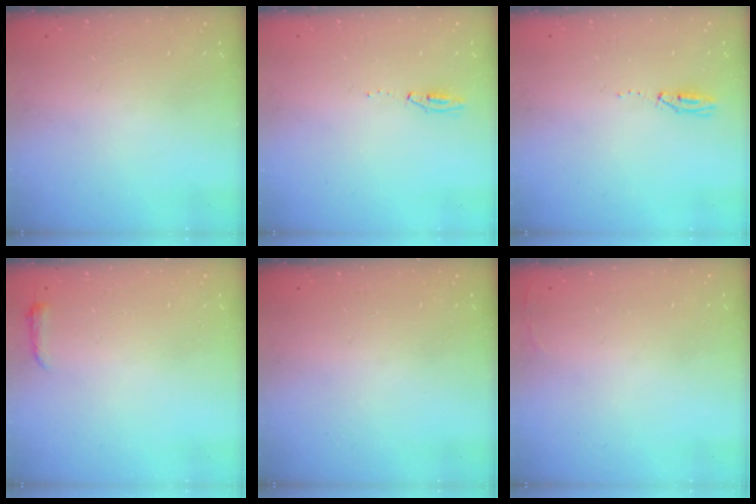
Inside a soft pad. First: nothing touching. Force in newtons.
{"total": 15.0, "press": 4.8, "slide": 14.3}
{"total": 3.5, "press": 2.9, "slide": 2.0}
{"total": 3.0, "press": 2.9, "slide": 0.6}
{"total": 0.0}
{"total": 2.5, "press": 2.4, "slide": 0.9}